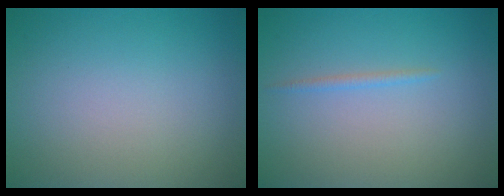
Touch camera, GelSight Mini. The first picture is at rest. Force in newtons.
{"total": 0.7, "press": 0.7, "slide": 0.1}